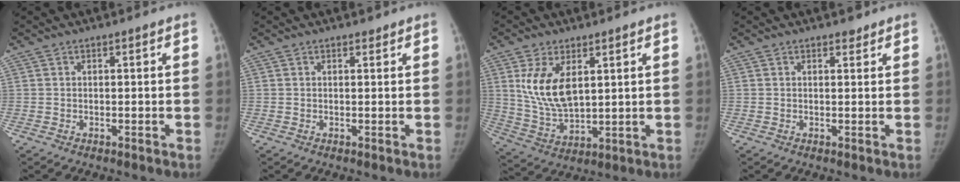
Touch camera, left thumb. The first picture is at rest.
{"total": 0.6, "force": [0.6, 0.3, 0.1], "torque": [-0.004, -0.006, 0.008]}
{"total": 11.2, "force": [3.7, 6.0, 8.7], "torque": [-0.159, -0.020, 0.084]}
{"total": 1.2, "force": [1.0, 0.6, 0.3], "torque": [0.001, -0.007, 0.012]}